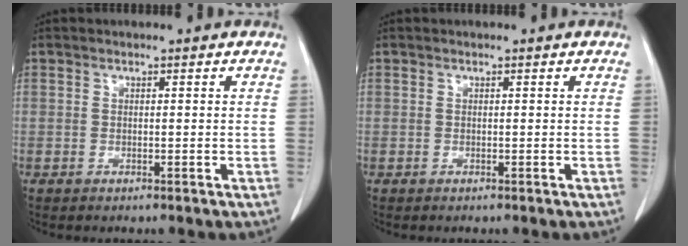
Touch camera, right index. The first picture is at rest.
{"total": 0.0}